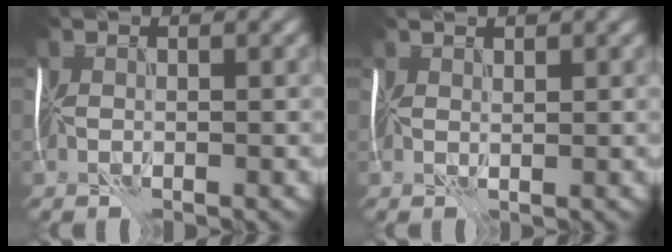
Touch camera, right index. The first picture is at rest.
{"total": 1.6, "force": [1.5, 0.3, 0.3], "torque": [-0.008, 0.018, 0.016]}